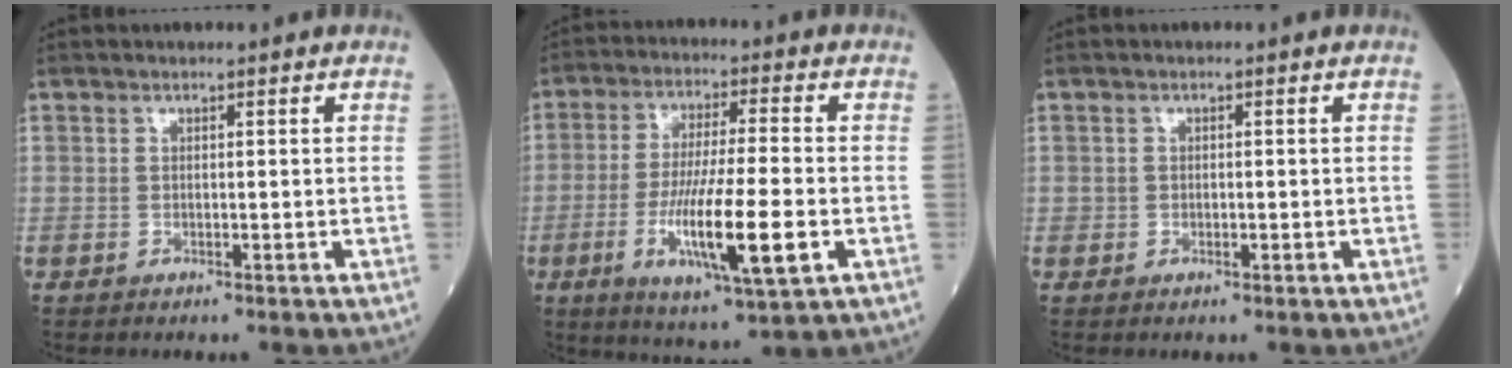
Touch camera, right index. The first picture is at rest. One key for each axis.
{"total": 13.7, "fx": -3.8, "fy": 1.2, "fz": 13.1, "tx": -0.242, "ty": -0.021, "tz": -0.063}
{"total": 0.8, "fx": -0.1, "fy": 0.8, "fz": 0.4, "tx": -0.004, "ty": 0.003, "tz": 0.002}